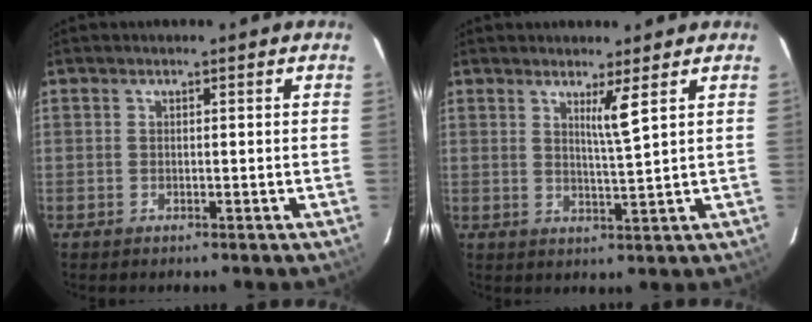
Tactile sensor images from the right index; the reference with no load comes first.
{"total": 3.1, "force": [1.7, -1.0, 2.4], "torque": [-0.043, -0.017, 0.034]}